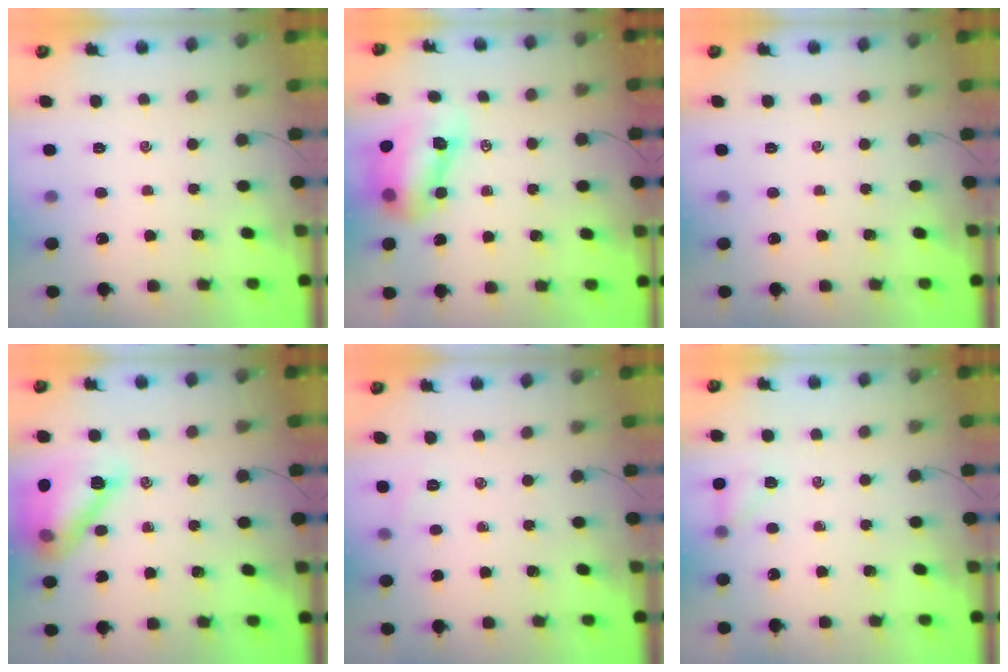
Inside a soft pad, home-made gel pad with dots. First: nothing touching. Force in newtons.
{"total": 10.5, "press": 10.1, "slide": 2.9}
{"total": 0.0}
{"total": 14.2, "press": 14.2, "slide": 0.7}
{"total": 3.5, "press": 3.4, "slide": 0.9}
{"total": 5.7, "press": 5.6, "slide": 0.9}